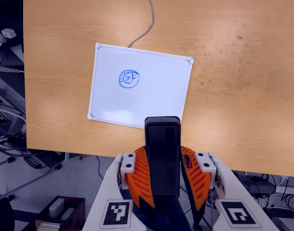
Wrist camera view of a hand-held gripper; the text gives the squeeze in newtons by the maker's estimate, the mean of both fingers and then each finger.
{"total": 10.9, "left": 8.7, "right": 13.2}